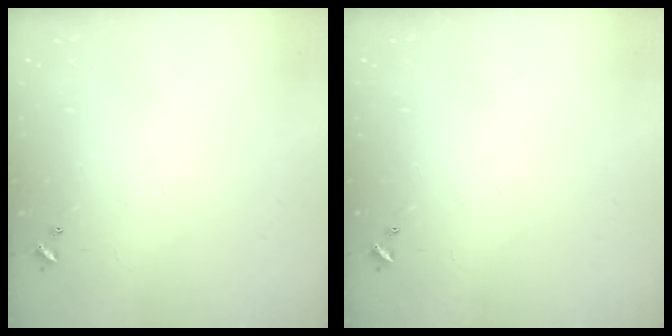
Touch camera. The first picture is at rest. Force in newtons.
{"total": 0.0}